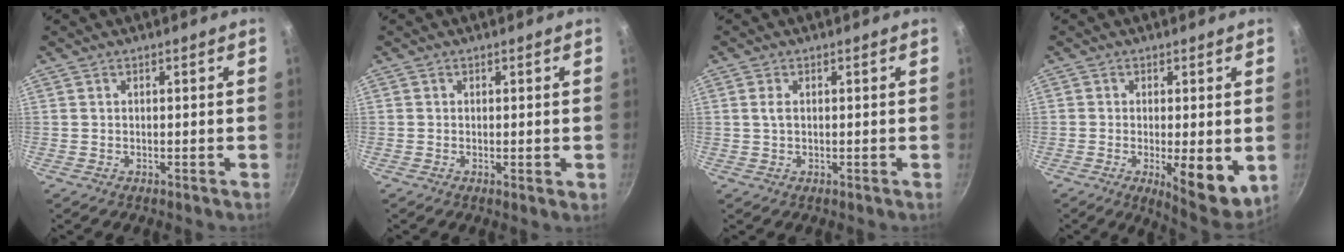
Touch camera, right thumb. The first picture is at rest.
{"total": 0.9, "force": [0.0, 0.4, 0.8], "torque": [-0.012, -0.002, -0.002]}
{"total": 1.7, "force": [0.4, 1.0, 1.4], "torque": [-0.027, 0.001, 0.006]}
{"total": 9.5, "force": [-1.7, 3.1, 8.8], "torque": [-0.107, -0.013, -0.014]}